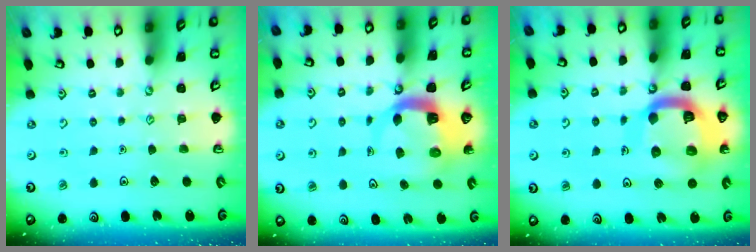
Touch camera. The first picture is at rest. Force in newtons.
{"total": 5.8, "press": 5.7, "slide": 0.7}
{"total": 18.2, "press": 18.1, "slide": 1.8}